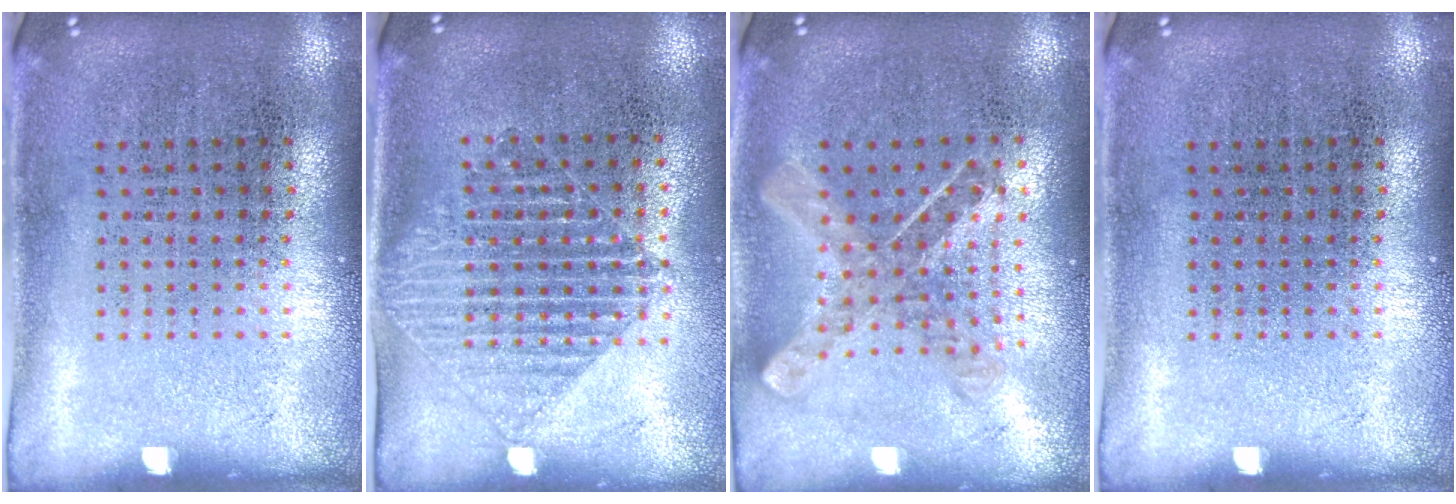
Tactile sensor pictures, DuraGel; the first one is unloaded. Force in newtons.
{"total": 1.4, "press": 1.3, "slide": 0.7}
{"total": 0.9, "press": 0.9, "slide": 0.1}
{"total": 0.0}